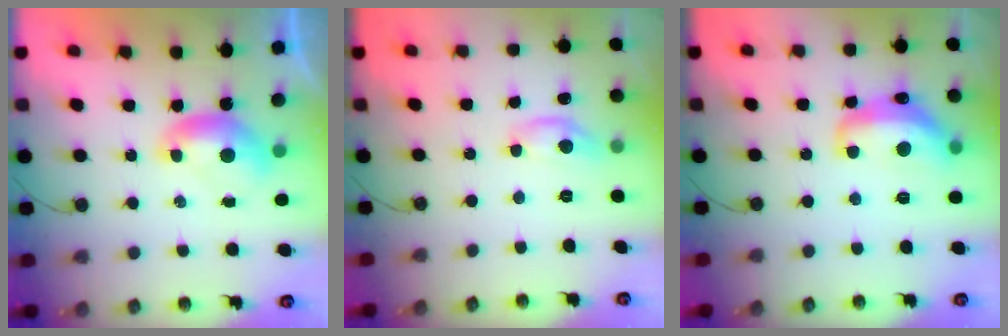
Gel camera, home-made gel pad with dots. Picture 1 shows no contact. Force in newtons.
{"total": 4.5, "press": 4.5, "slide": 0.4}
{"total": 9.0, "press": 8.9, "slide": 0.8}